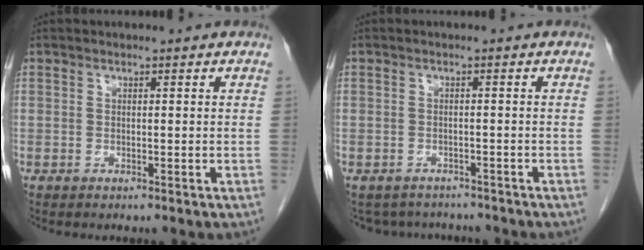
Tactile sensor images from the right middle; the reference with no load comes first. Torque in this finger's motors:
{"motor_torque": [-0.28, -0.28, -0.11, -0.02]}